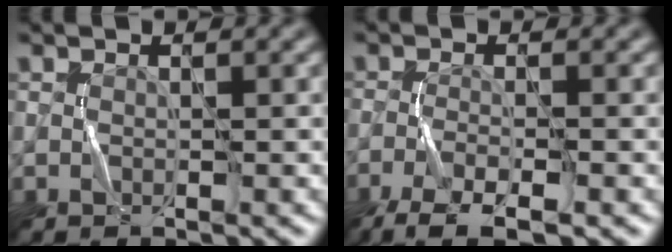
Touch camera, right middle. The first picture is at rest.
{"total": 5.2, "force": [-3.8, 1.1, 3.4], "torque": [-0.067, -0.009, -0.074]}